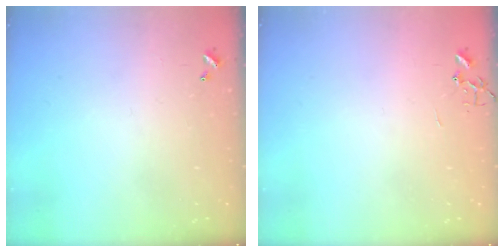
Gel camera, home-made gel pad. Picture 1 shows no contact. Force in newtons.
{"total": 0.0}